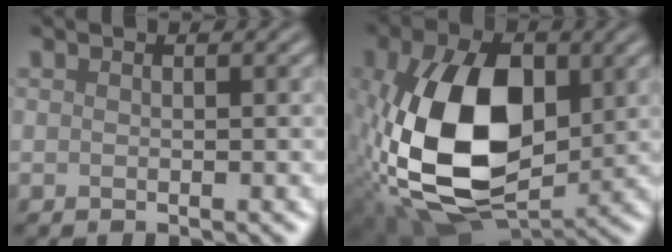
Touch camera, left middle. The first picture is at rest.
{"total": 14.7, "force": [-0.3, 9.2, 11.4], "torque": [-0.234, -0.009, -0.004]}